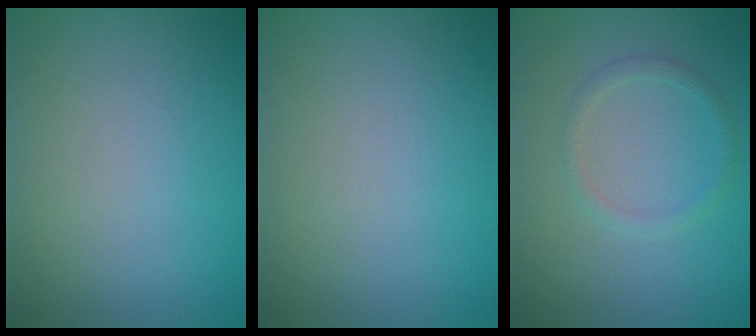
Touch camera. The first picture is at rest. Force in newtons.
{"total": 0.0}
{"total": 1.2, "press": 1.2, "slide": 0.1}